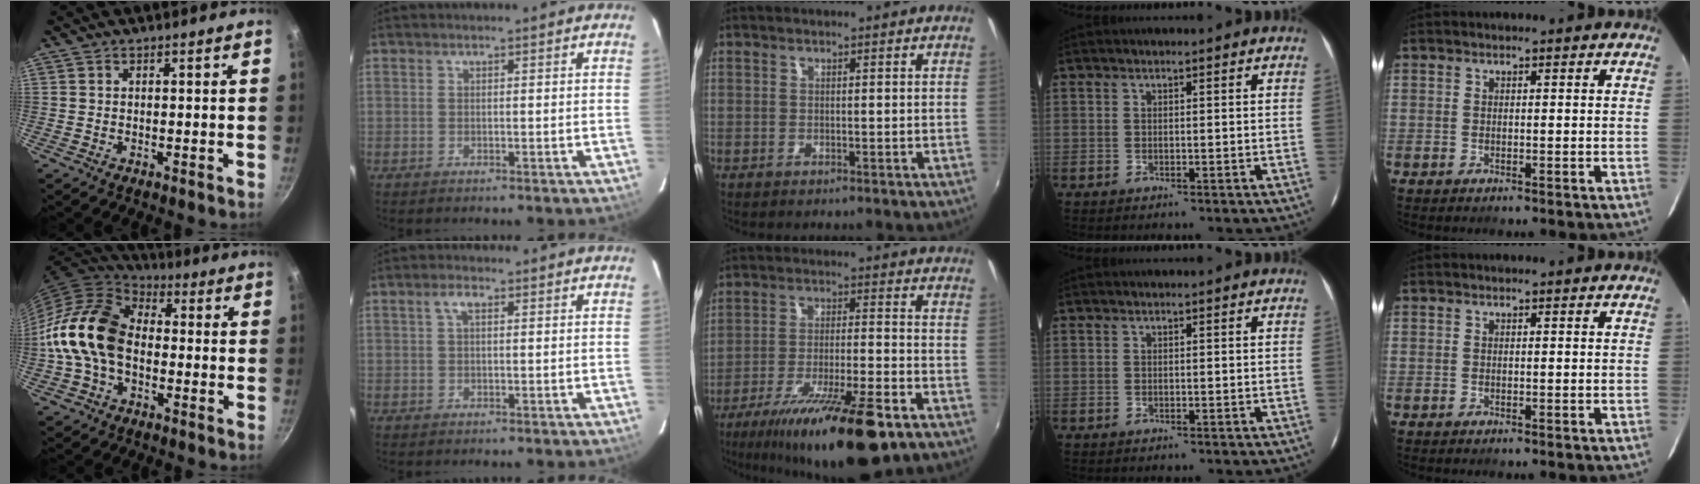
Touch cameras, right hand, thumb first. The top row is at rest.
{"thumb": {"total": 15.6, "force": [-1.9, 10.9, 11.0], "torque": [-0.181, 0.038, -0.052]}, "index": {"total": 2.0, "force": [0.7, 0.9, 1.7], "torque": [-0.034, 0.008, 0.012]}, "middle": {"total": 19.1, "force": [-12.5, 2.8, 14.1], "torque": [-0.249, -0.033, -0.204]}}